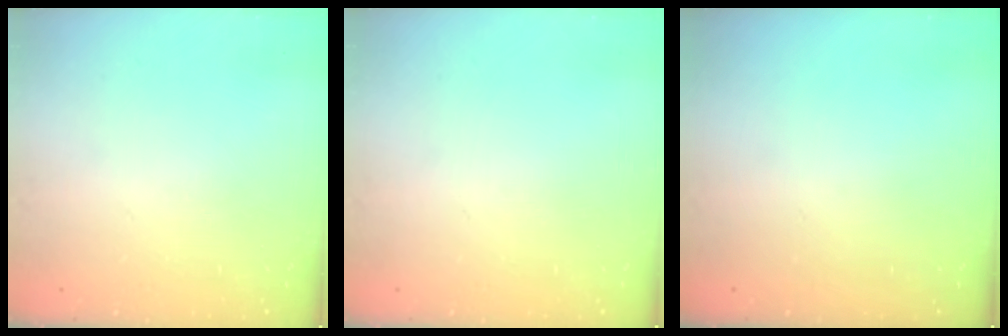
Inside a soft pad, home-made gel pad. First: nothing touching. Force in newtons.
{"total": 0.0}
{"total": 0.0}